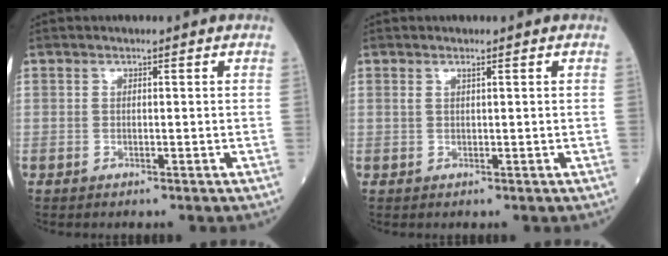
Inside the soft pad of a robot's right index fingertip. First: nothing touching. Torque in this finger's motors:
{"motor_torque": [-0.04, 0.04, -0.03, 0.02]}